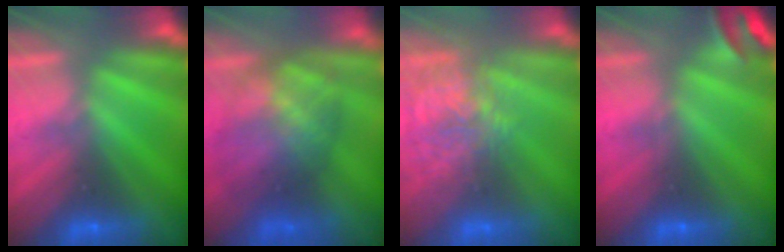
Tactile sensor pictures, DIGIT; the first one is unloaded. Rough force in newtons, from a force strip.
{"total": 7.3}
{"total": 3.9}
{"total": 2.8}